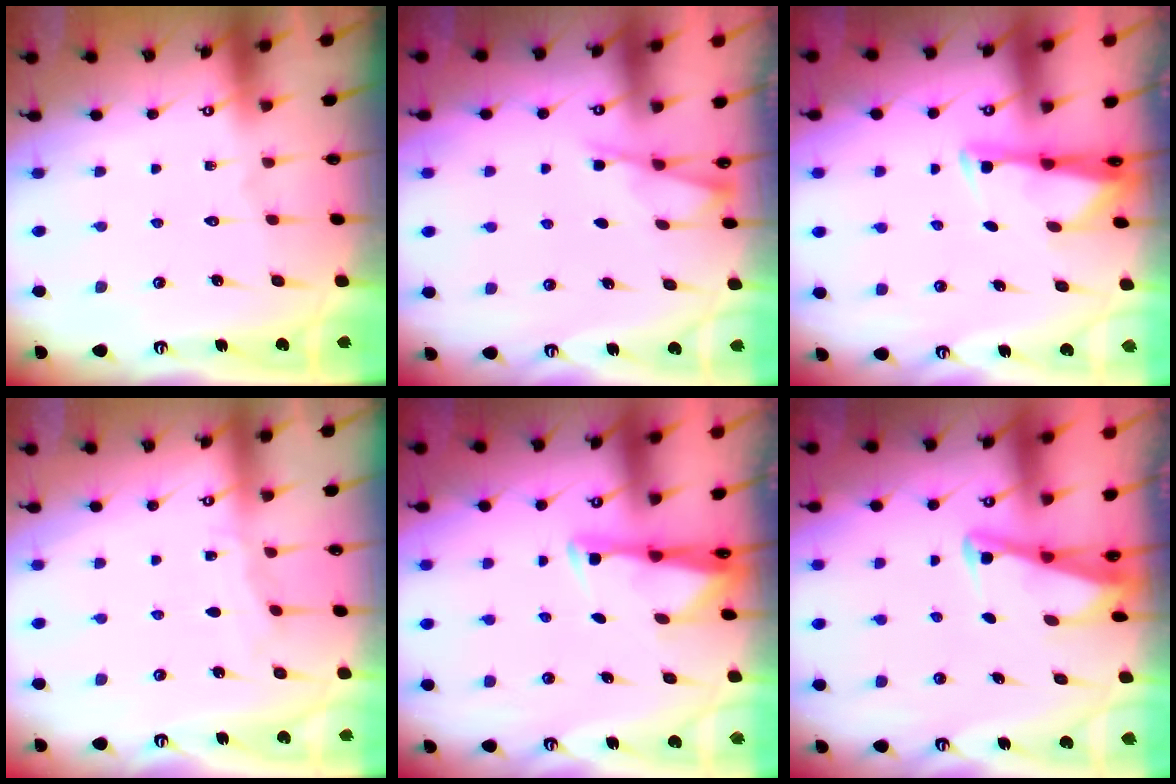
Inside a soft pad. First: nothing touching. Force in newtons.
{"total": 2.6, "press": 2.6, "slide": 0.4}
{"total": 2.7, "press": 2.7, "slide": 0.4}
{"total": 3.4, "press": 3.4, "slide": 0.5}
{"total": 2.9, "press": 2.9, "slide": 0.4}
{"total": 2.7, "press": 2.6, "slide": 0.4}